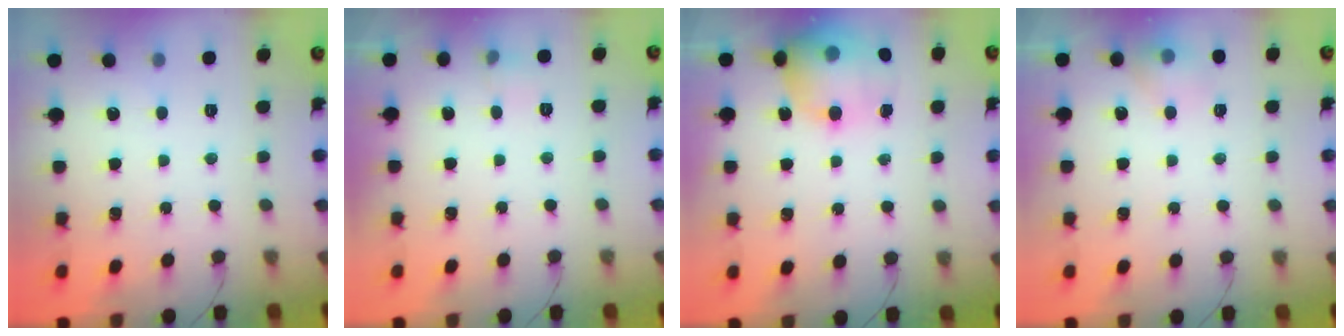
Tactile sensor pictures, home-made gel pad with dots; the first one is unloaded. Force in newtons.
{"total": 4.8, "press": 4.6, "slide": 1.5}
{"total": 17.8, "press": 17.5, "slide": 3.0}
{"total": 7.9, "press": 7.7, "slide": 1.5}